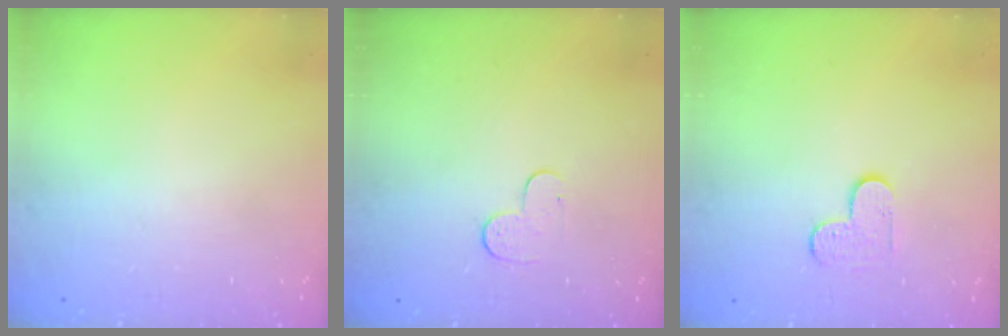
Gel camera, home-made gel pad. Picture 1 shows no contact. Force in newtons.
{"total": 4.3, "press": 4.2, "slide": 0.4}
{"total": 4.7, "press": 4.7, "slide": 0.5}